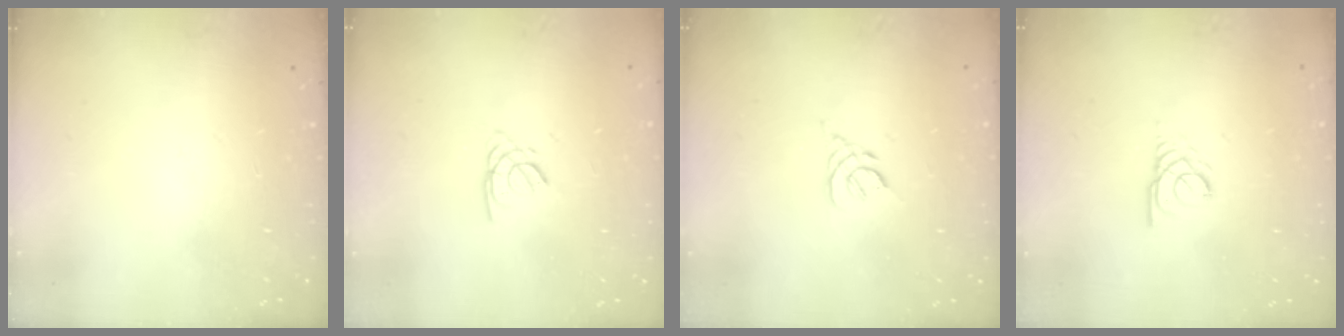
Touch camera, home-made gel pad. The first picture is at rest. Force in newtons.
{"total": 1.6, "press": 1.6, "slide": 0.2}
{"total": 2.8, "press": 2.8, "slide": 0.7}
{"total": 2.2, "press": 2.2, "slide": 0.2}